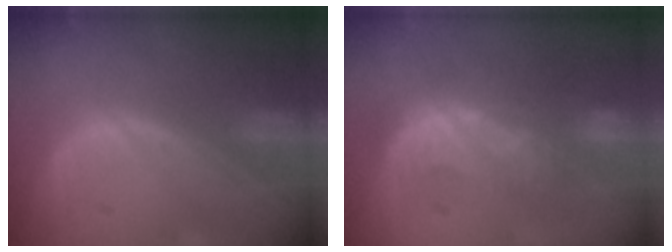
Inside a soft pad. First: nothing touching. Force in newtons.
{"total": 8.6, "press": 8.1, "slide": 2.9}